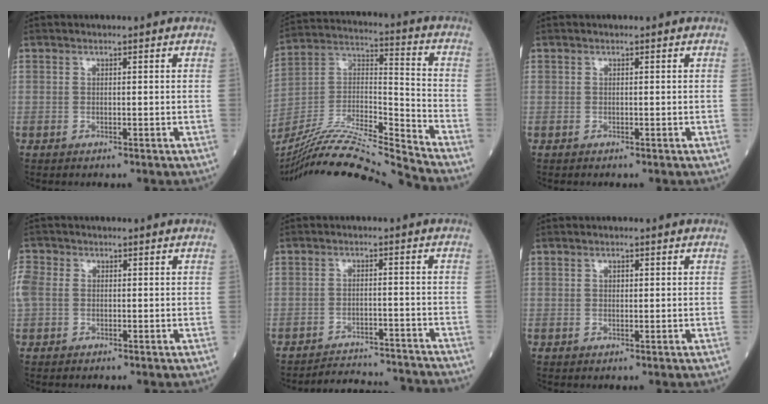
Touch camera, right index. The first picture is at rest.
{"total": 21.4, "force": [-19.8, -1.7, 7.9], "torque": [-0.175, -0.004, -0.348]}
{"total": 0.0}
{"total": 4.1, "force": [0.0, 3.2, 2.5], "torque": [-0.095, 0.015, 0.002]}
{"total": 11.3, "force": [-11.2, 0.4, 1.1], "torque": [-0.011, 0.008, -0.151]}
{"total": 1.0, "force": [0.3, 0.6, 0.7], "torque": [-0.012, 0.000, 0.005]}